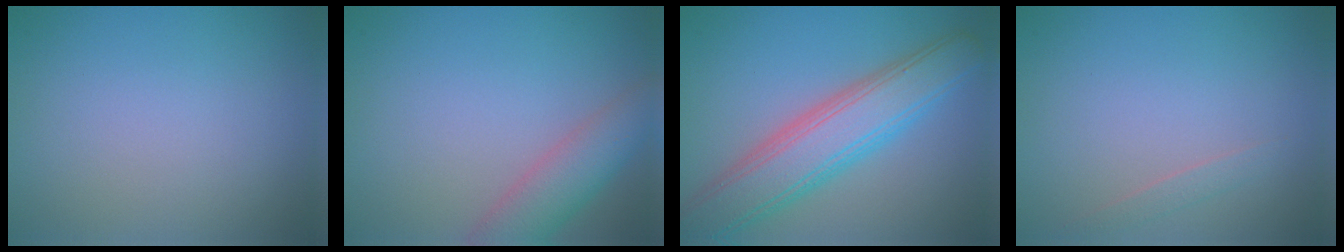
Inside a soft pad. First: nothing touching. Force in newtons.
{"total": 4.3, "press": 4.3, "slide": 0.1}
{"total": 7.2, "press": 7.2, "slide": 0.3}
{"total": 0.8, "press": 0.8, "slide": 0.0}